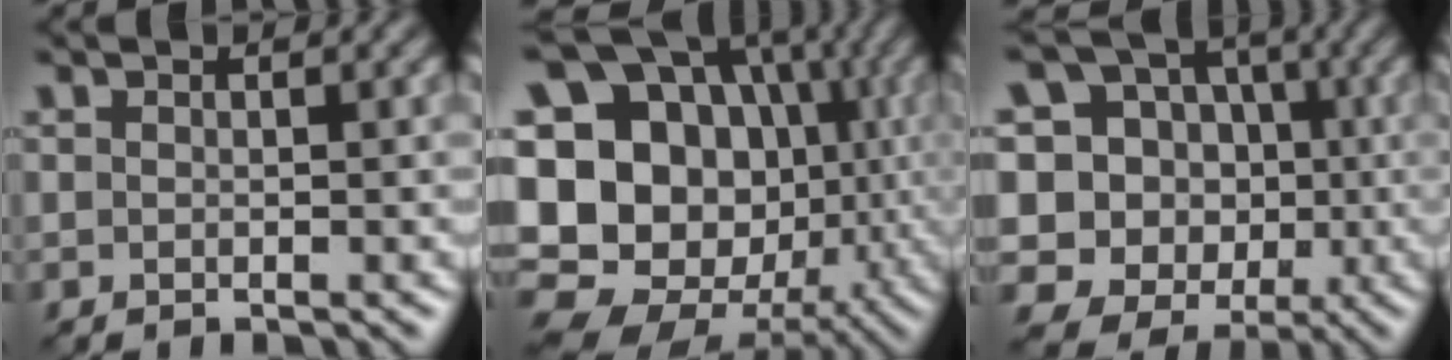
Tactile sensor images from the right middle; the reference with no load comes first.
{"total": 22.1, "force": [-0.6, 18.7, 11.8], "torque": [-0.223, 0.028, -0.040]}
{"total": 13.5, "force": [0.8, 12.9, 3.8], "torque": [-0.133, 0.043, -0.004]}